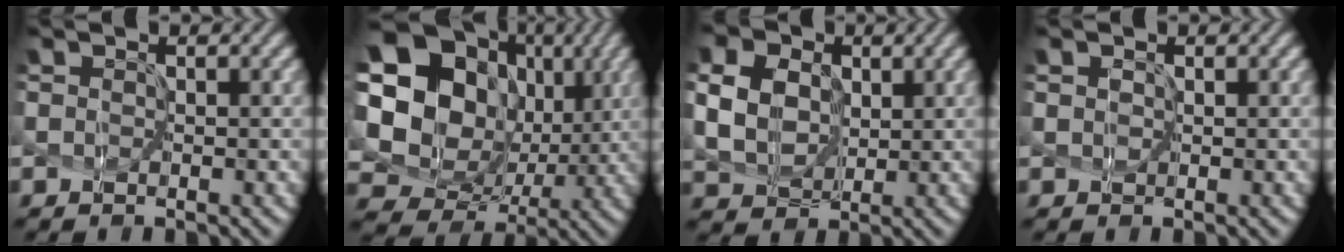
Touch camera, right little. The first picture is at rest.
{"total": 17.4, "force": [3.9, 14.8, 8.4], "torque": [-0.199, 0.019, 0.071]}
{"total": 5.7, "force": [1.5, 4.5, 3.1], "torque": [-0.095, 0.016, 0.021]}
{"total": 0.9, "force": [0.5, 0.7, 0.4], "torque": [0.007, 0.006, -0.007]}